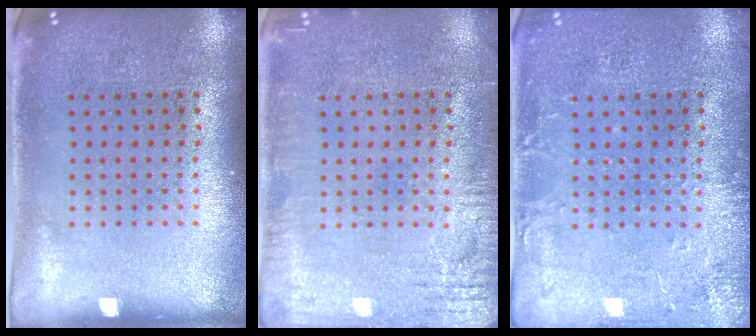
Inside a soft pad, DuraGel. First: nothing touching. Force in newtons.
{"total": 3.0, "press": 3.0, "slide": 0.2}
{"total": 2.5, "press": 2.5, "slide": 0.3}